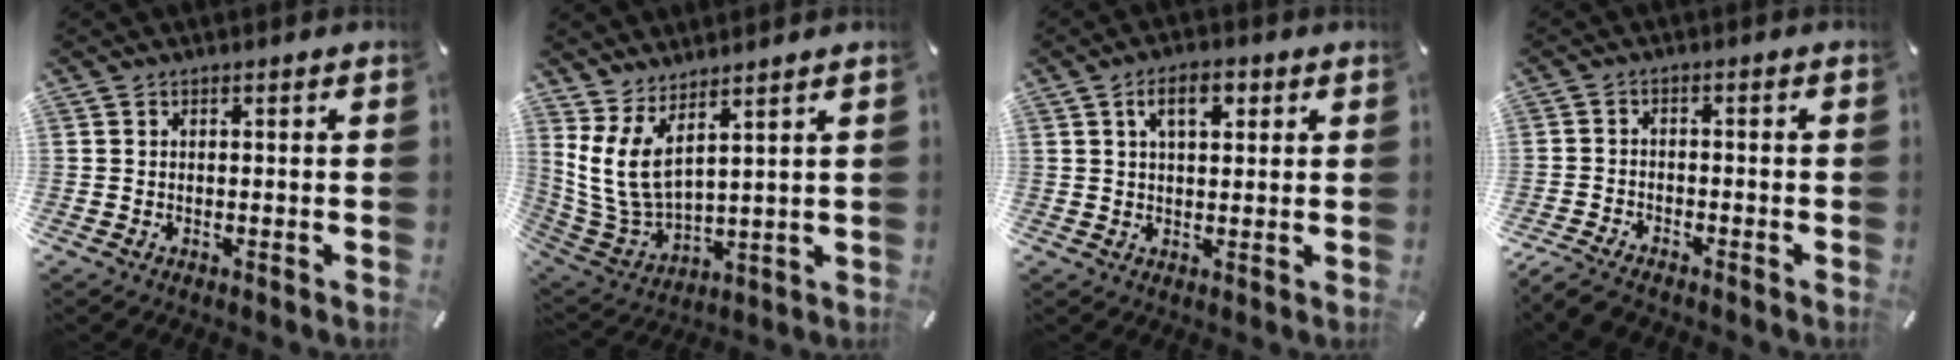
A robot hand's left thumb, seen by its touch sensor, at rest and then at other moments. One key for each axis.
{"total": 9.3, "fx": 4.6, "fy": 4.5, "fz": 6.6, "tx": -0.174, "ty": -0.041, "tz": 0.089}
{"total": 6.5, "fx": 2.6, "fy": 3.2, "fz": 5.0, "tx": -0.082, "ty": 0.001, "tz": 0.040}
{"total": 4.2, "fx": -3.8, "fy": 1.2, "fz": 1.5, "tx": -0.042, "ty": 0.010, "tz": -0.076}